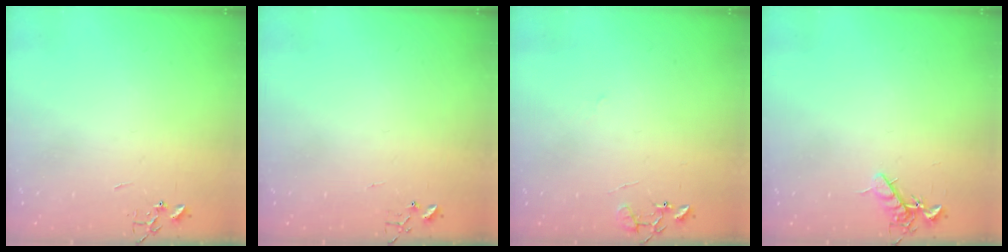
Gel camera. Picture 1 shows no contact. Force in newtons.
{"total": 3.8, "press": 3.8, "slide": 0.5}
{"total": 8.7, "press": 8.7, "slide": 0.8}
{"total": 7.7, "press": 7.7, "slide": 1.1}